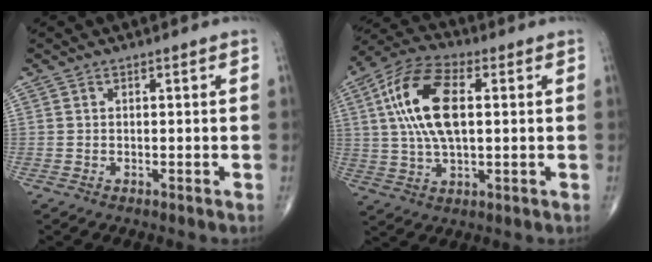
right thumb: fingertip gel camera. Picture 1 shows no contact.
{"total": 15.1, "force": [2.6, 7.2, 13.0], "torque": [-0.263, 0.015, 0.046]}